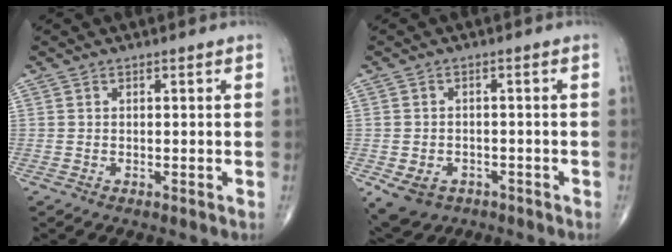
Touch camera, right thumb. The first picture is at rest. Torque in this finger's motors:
{"motor_torque": [1.29, 1.06, 0.52, -0.70, 0.01]}